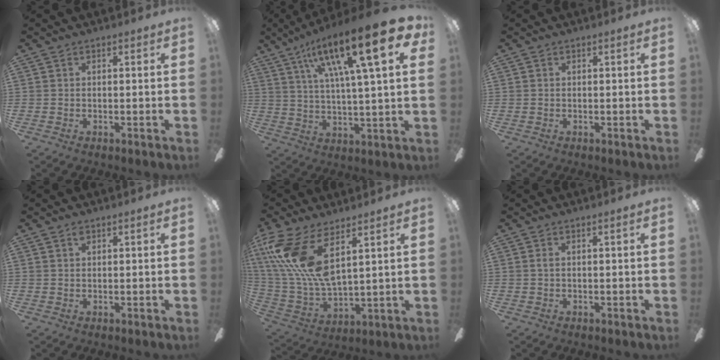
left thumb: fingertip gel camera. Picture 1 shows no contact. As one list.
[{"total": 21.9, "force": [11.1, 4.9, 18.2], "torque": [-0.297, -0.047, 0.163]}, {"total": 0.0}, {"total": 1.2, "force": [0.8, 0.5, 0.7], "torque": [-0.016, 0.003, 0.015]}, {"total": 18.4, "force": [9.2, 7.0, 14.2], "torque": [-0.323, -0.044, 0.157]}, {"total": 1.4, "force": [0.0, 0.2, 1.3], "torque": [-0.025, 0.001, 0.000]}]